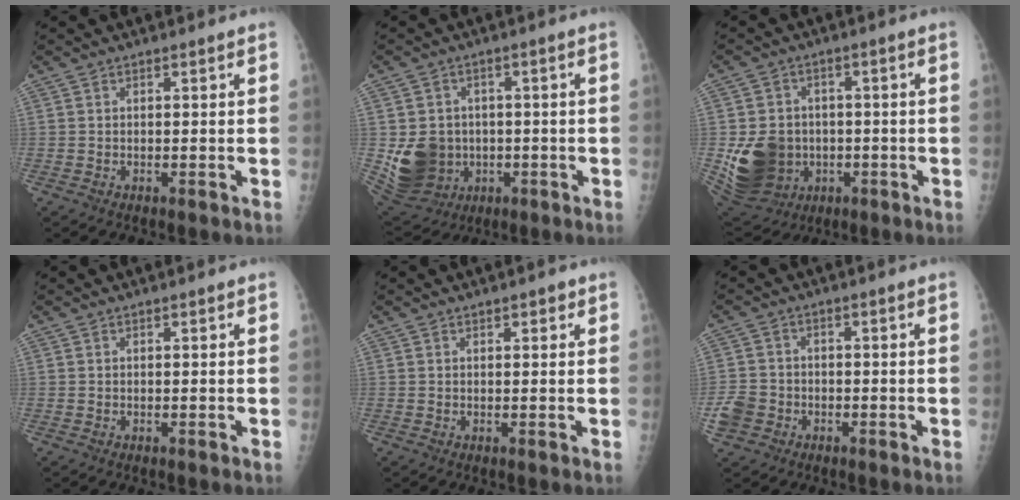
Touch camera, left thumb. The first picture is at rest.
{"total": 11.7, "force": [-1.2, 10.4, 5.2], "torque": [-0.078, 0.003, 0.001]}
{"total": 14.2, "force": [-2.2, 12.1, 7.1], "torque": [-0.120, 0.002, -0.017]}
{"total": 0.0}
{"total": 1.4, "force": [0.8, 0.6, 0.9], "torque": [-0.004, -0.001, 0.009]}
{"total": 5.0, "force": [-2.1, 4.3, 1.6], "torque": [-0.027, 0.017, -0.039]}